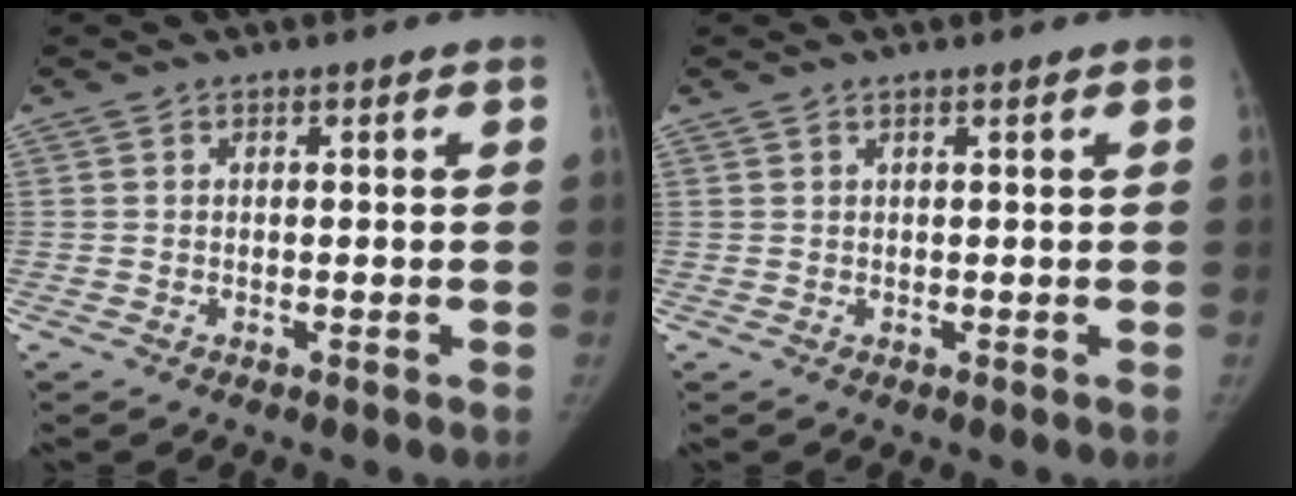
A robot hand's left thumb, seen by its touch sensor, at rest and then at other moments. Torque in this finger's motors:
{"motor_torque": [-0.05, -0.13, 0.16, -0.28, 0.06]}